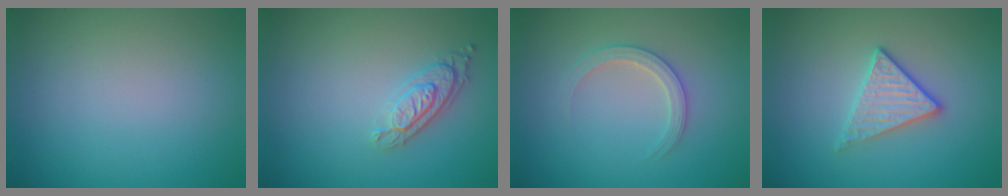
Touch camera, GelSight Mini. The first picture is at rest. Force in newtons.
{"total": 3.0, "press": 2.3, "slide": 1.9}
{"total": 2.2, "press": 2.2, "slide": 0.2}
{"total": 2.8, "press": 2.5, "slide": 1.2}